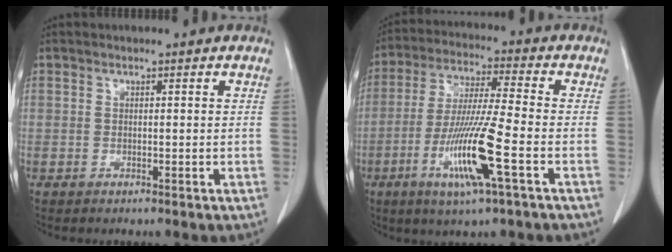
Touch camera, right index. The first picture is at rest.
{"total": 13.0, "force": [-4.6, -0.1, 12.1], "torque": [-0.241, -0.018, -0.087]}